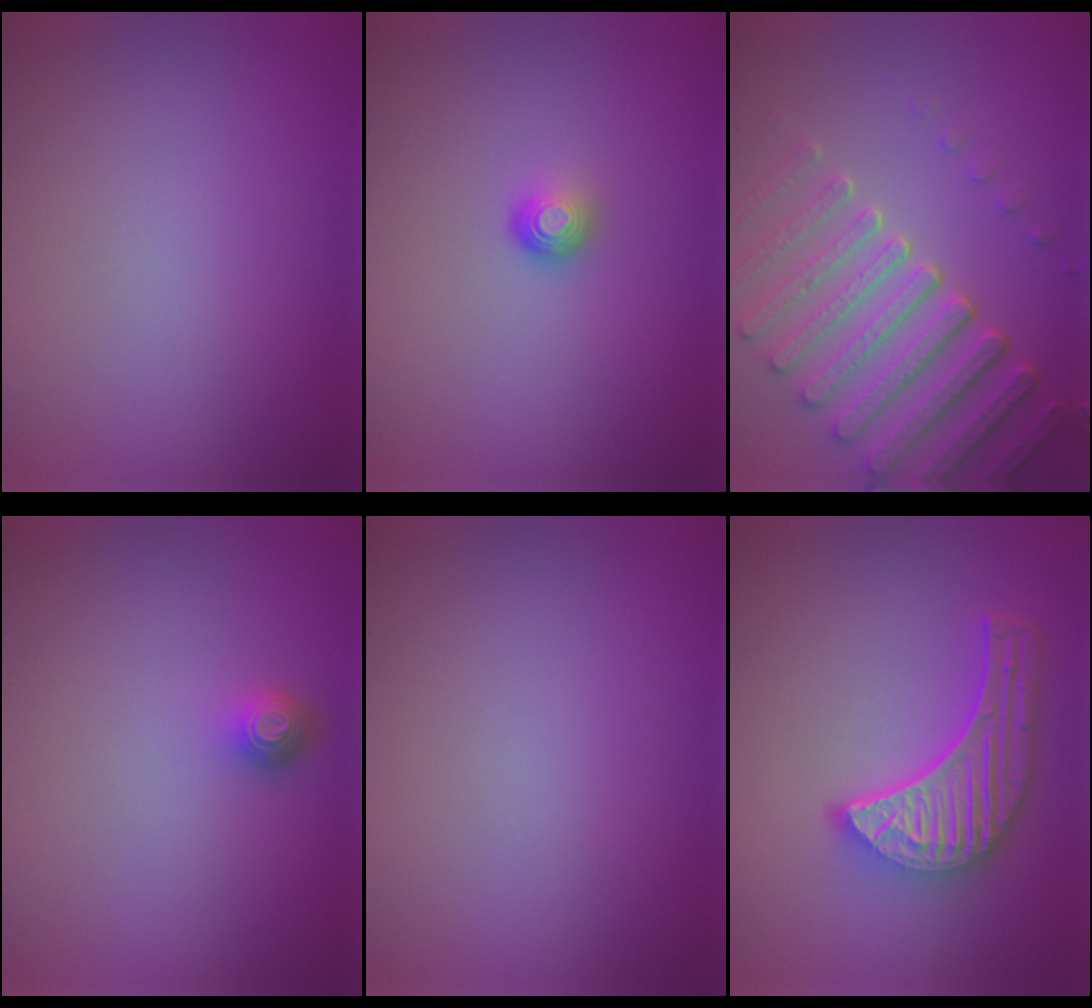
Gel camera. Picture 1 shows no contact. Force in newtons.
{"total": 1.6, "press": 1.1, "slide": 1.1}
{"total": 7.5, "press": 5.7, "slide": 5.0}
{"total": 1.3, "press": 1.1, "slide": 0.7}
{"total": 0.0}
{"total": 5.8, "press": 4.5, "slide": 3.7}